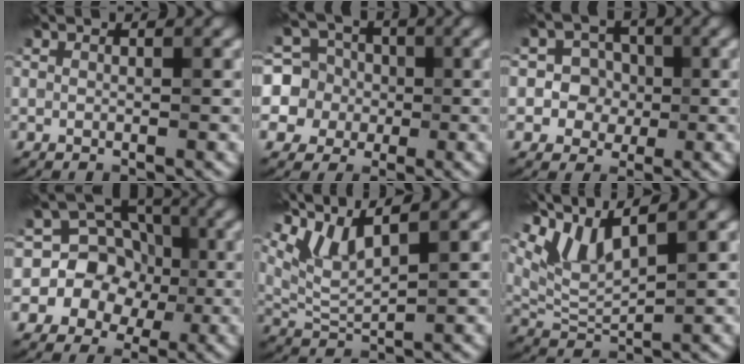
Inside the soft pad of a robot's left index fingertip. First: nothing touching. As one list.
[{"total": 6.0, "force": [0.3, 5.9, 1.0], "torque": [-0.020, 0.035, -0.028]}, {"total": 3.3, "force": [0.0, 3.2, 0.6], "torque": [0.008, 0.014, -0.018]}, {"total": 8.2, "force": [-0.3, 7.7, 2.7], "torque": [-0.026, 0.051, -0.044]}, {"total": 4.5, "force": [3.6, 0.9, 2.5], "torque": [-0.065, 0.008, 0.079]}, {"total": 5.2, "force": [4.1, 1.1, 3.1], "torque": [-0.079, 0.010, 0.087]}]